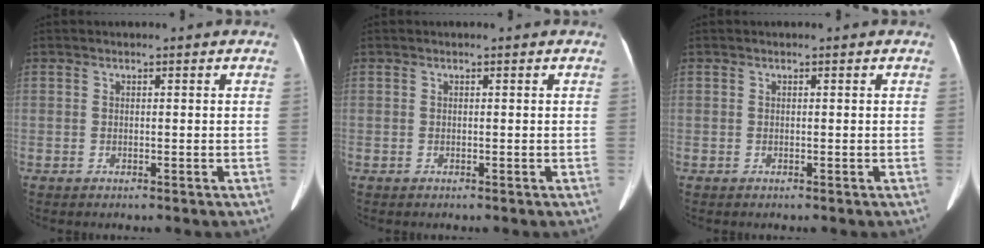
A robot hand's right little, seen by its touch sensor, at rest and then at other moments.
{"total": 0.0}
{"total": 0.0}